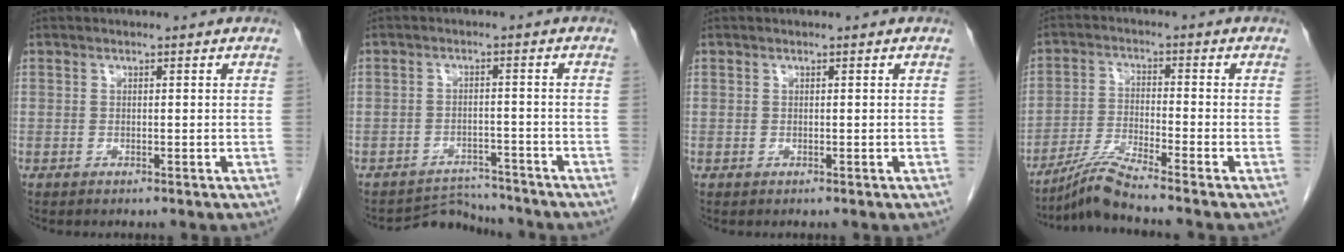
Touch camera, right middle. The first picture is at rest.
{"total": 4.8, "force": [-4.4, 0.4, -1.7], "torque": [0.030, 0.009, -0.067]}
{"total": 0.0}
{"total": 5.9, "force": [-5.2, -1.7, 2.3], "torque": [-0.052, -0.024, -0.104]}